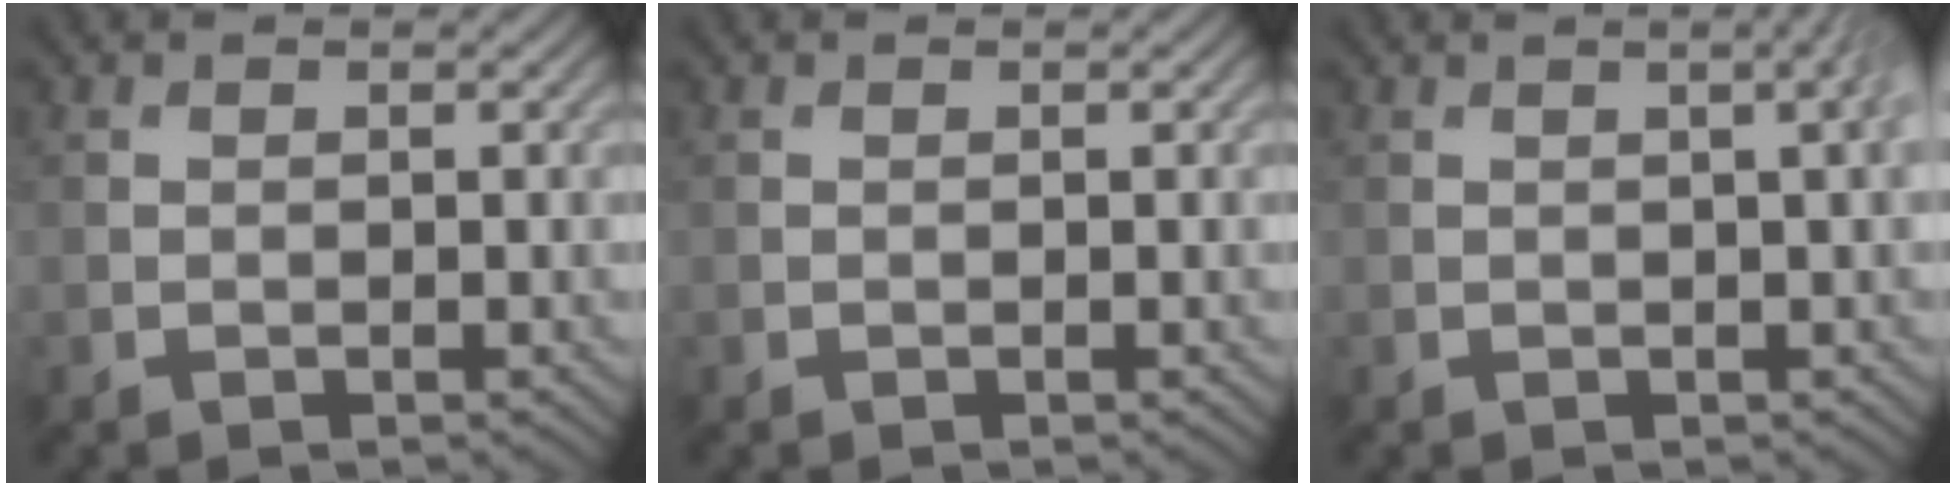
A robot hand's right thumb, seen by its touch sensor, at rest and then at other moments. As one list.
[{"total": 0.0}, {"total": 3.1, "force": [0.8, 0.7, 3.0], "torque": [-0.035, 0.014, 0.005]}]